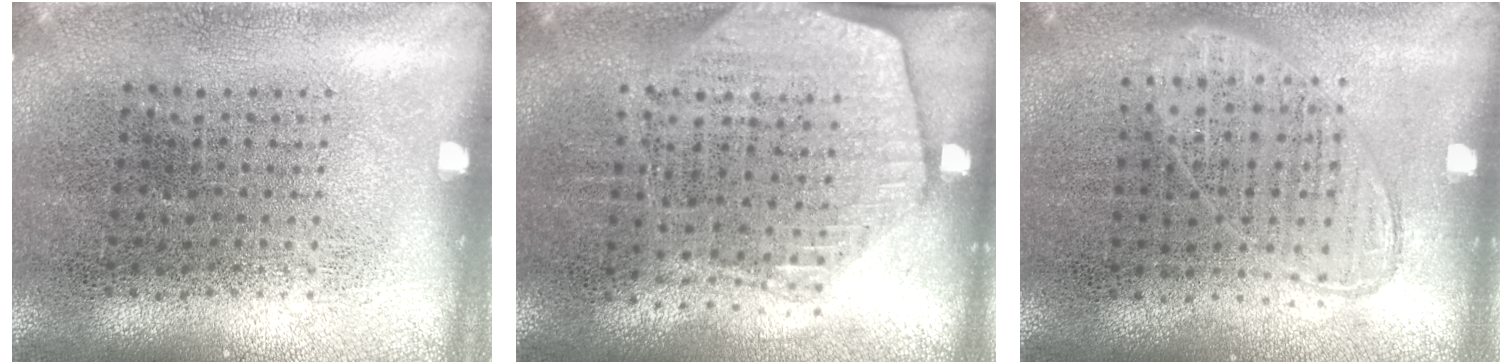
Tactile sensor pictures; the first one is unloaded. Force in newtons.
{"total": 1.8, "press": 1.6, "slide": 0.8}
{"total": 0.9, "press": 0.8, "slide": 0.3}